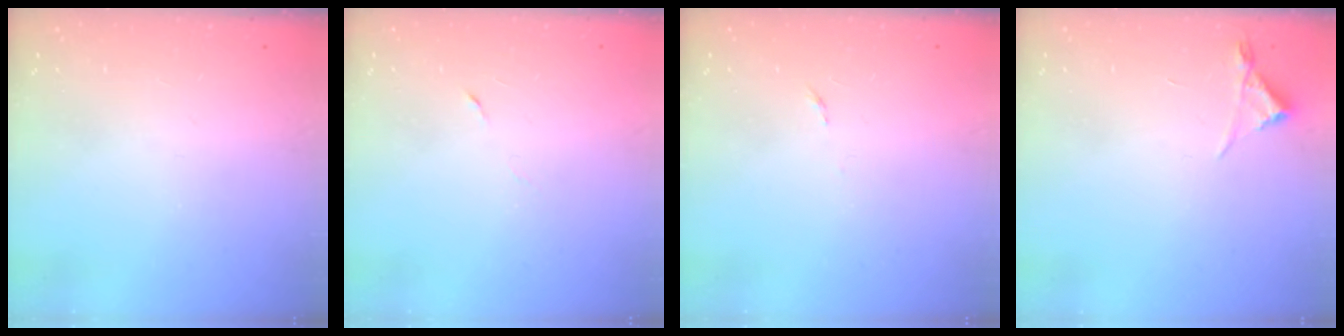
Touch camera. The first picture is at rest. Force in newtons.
{"total": 2.9, "press": 2.7, "slide": 1.0}
{"total": 2.6, "press": 2.6, "slide": 0.4}
{"total": 3.0, "press": 2.9, "slide": 0.5}